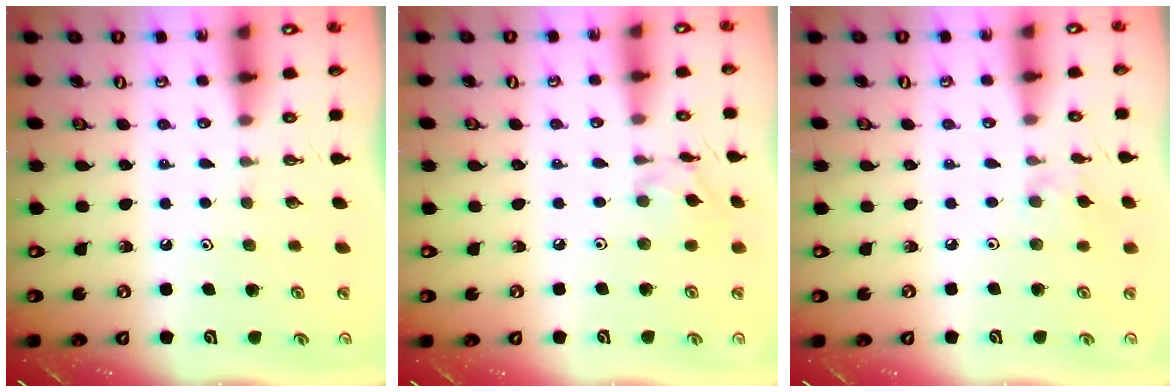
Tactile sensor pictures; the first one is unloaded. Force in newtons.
{"total": 6.5, "press": 6.5, "slide": 0.5}
{"total": 3.4, "press": 3.3, "slide": 0.5}